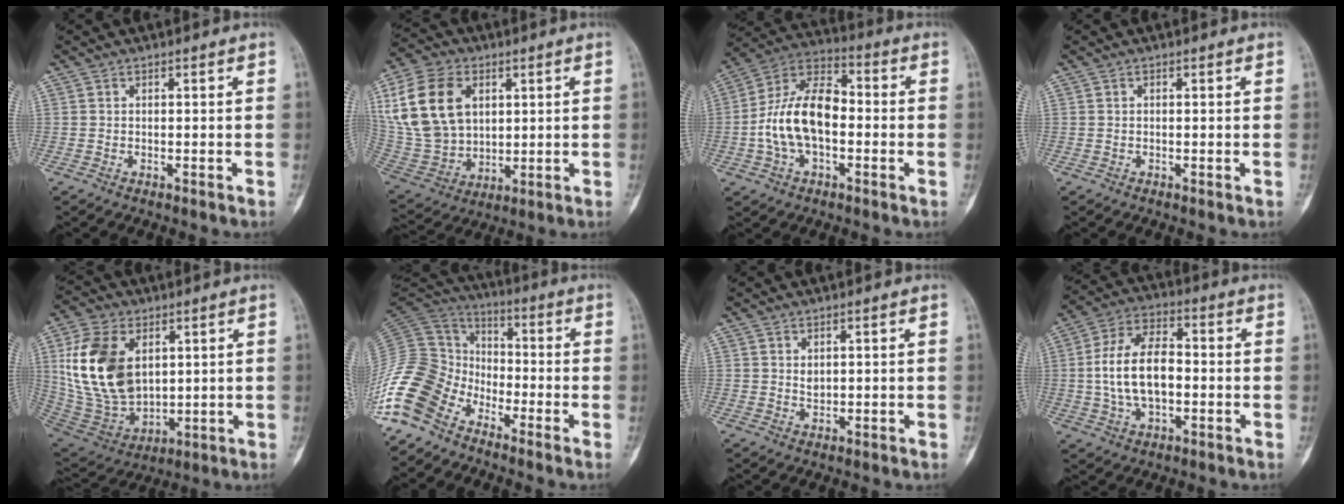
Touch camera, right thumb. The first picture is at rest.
{"total": 19.5, "force": [5.6, 13.8, 12.5], "torque": [-0.244, -0.004, 0.121]}
{"total": 14.9, "force": [-1.8, 8.5, 12.1], "torque": [-0.223, 0.042, -0.036]}
{"total": 0.0}
{"total": 19.4, "force": [4.5, 12.5, 14.0], "torque": [-0.259, -0.019, 0.104]}
{"total": 18.4, "force": [-12.0, 11.4, 8.1], "torque": [-0.173, 0.065, -0.240]}
{"total": 1.5, "force": [0.6, 1.1, 0.9], "torque": [-0.009, -0.005, 0.015]}
{"total": 13.5, "force": [-0.6, 7.8, 11.0], "torque": [-0.200, 0.024, -0.013]}